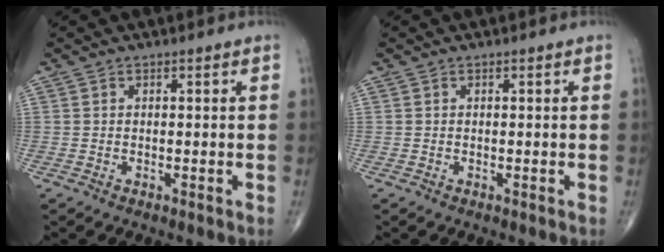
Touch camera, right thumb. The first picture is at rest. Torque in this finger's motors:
{"motor_torque": [-0.01, 0.01, 0.01, 0.01, 0.01]}